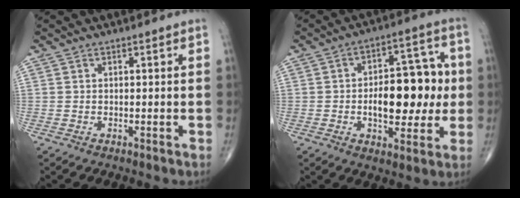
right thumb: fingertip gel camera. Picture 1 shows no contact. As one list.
[{"total": 15.6, "force": [-0.7, 8.3, 13.1], "torque": [-0.151, 0.026, -0.010]}]